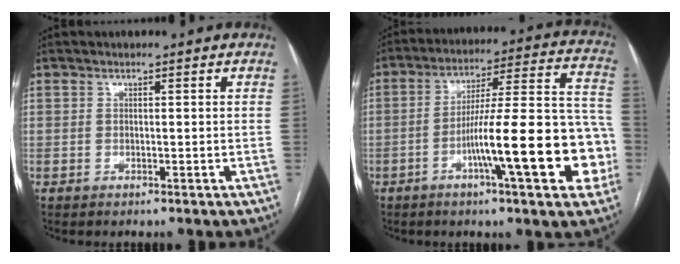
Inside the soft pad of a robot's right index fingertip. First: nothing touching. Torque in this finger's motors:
{"motor_torque": [0.76, -0.02, 0.55, 0.21]}